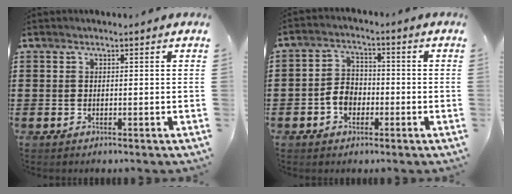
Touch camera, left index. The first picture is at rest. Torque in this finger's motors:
{"motor_torque": [1.05, 0.50, 0.28, 0.09]}